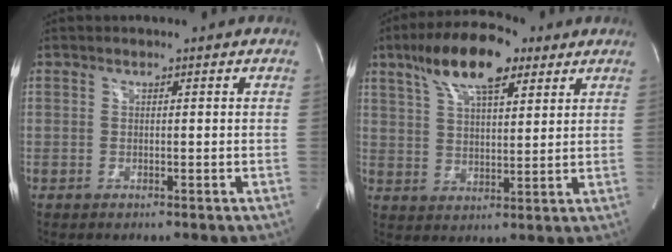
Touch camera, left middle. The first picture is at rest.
{"total": 12.6, "force": [7.4, 4.0, 9.4], "torque": [-0.171, 0.024, 0.130]}